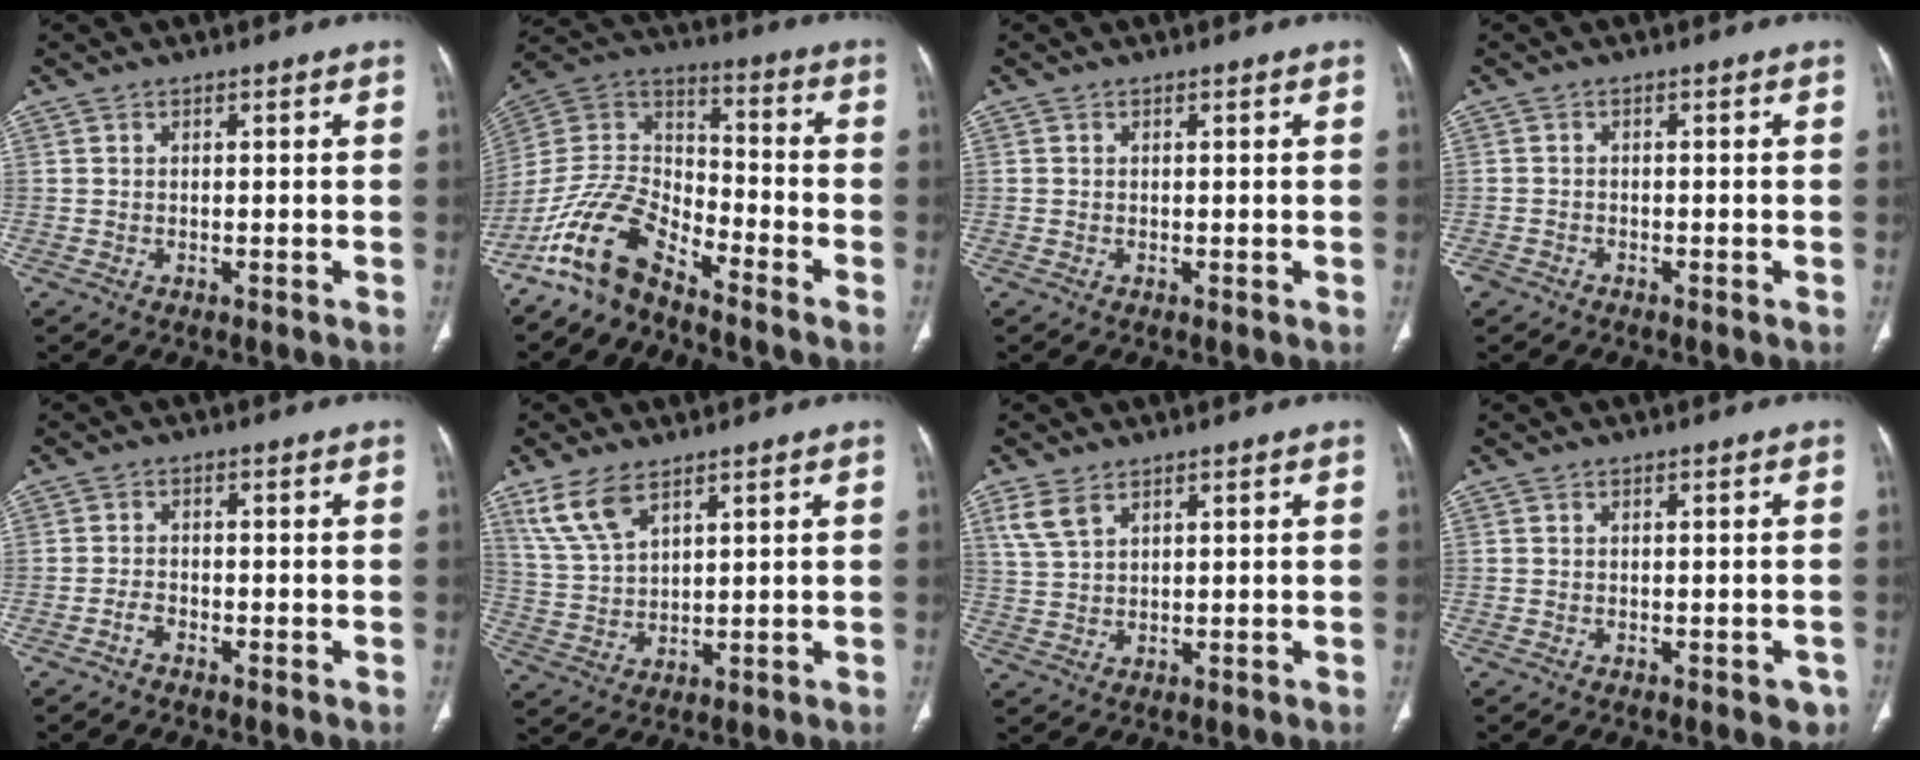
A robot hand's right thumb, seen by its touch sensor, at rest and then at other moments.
{"total": 12.6, "force": [-9.9, 4.9, 6.0], "torque": [-0.114, 0.085, -0.201]}
{"total": 0.0}
{"total": 1.6, "force": [-1.4, 0.8, 0.3], "torque": [-0.012, 0.000, -0.026]}
{"total": 1.8, "force": [-1.4, 0.6, 0.8], "torque": [-0.018, 0.009, -0.028]}
{"total": 7.9, "force": [5.1, 3.4, 5.0], "torque": [-0.099, -0.015, 0.112]}
{"total": 4.5, "force": [2.7, 2.4, 2.6], "torque": [-0.055, -0.002, 0.065]}
{"total": 2.2, "force": [-1.3, 1.1, 1.4], "torque": [0.000, 0.005, -0.013]}